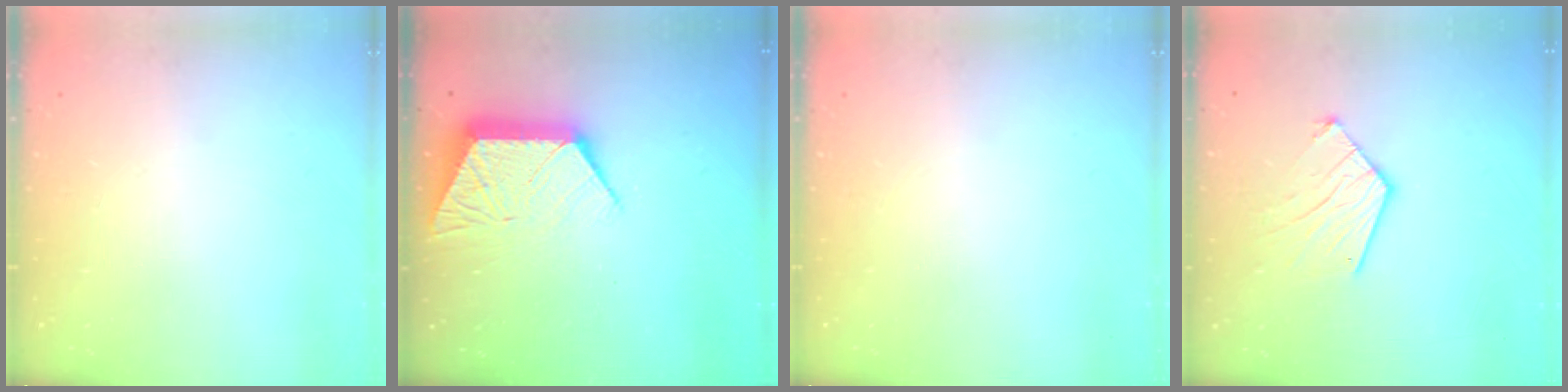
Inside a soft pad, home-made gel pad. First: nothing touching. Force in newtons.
{"total": 12.2, "press": 12.2, "slide": 0.9}
{"total": 0.0}
{"total": 10.5, "press": 10.4, "slide": 0.5}